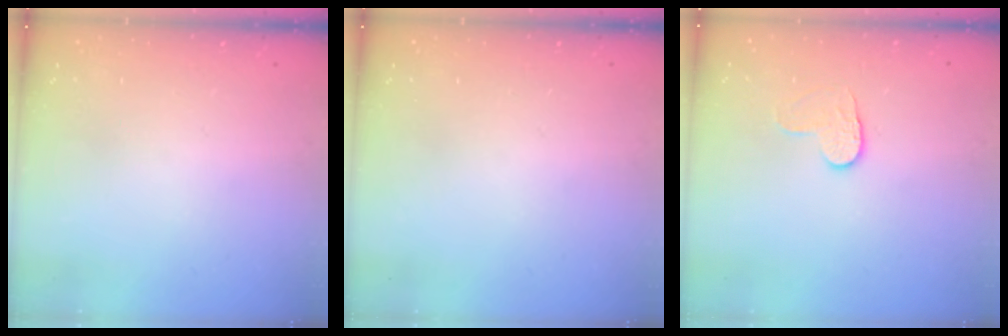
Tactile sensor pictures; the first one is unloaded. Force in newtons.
{"total": 0.0}
{"total": 5.0, "press": 4.9, "slide": 0.5}